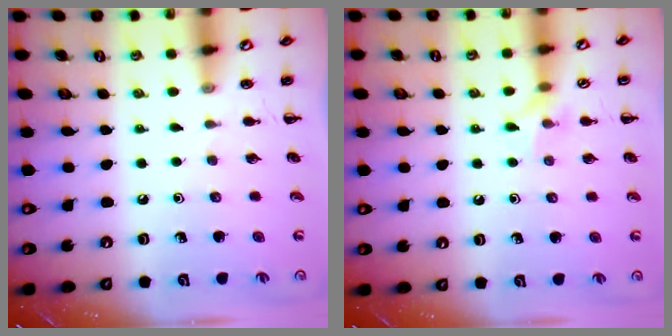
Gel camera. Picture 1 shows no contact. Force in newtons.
{"total": 5.6, "press": 5.5, "slide": 0.6}